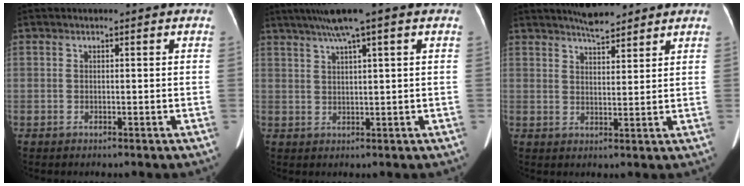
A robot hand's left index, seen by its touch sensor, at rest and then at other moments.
{"total": 6.6, "force": [4.2, -0.6, 5.0], "torque": [-0.088, 0.027, 0.071]}
{"total": 5.6, "force": [5.0, 1.0, 2.4], "torque": [-0.039, 0.014, 0.082]}